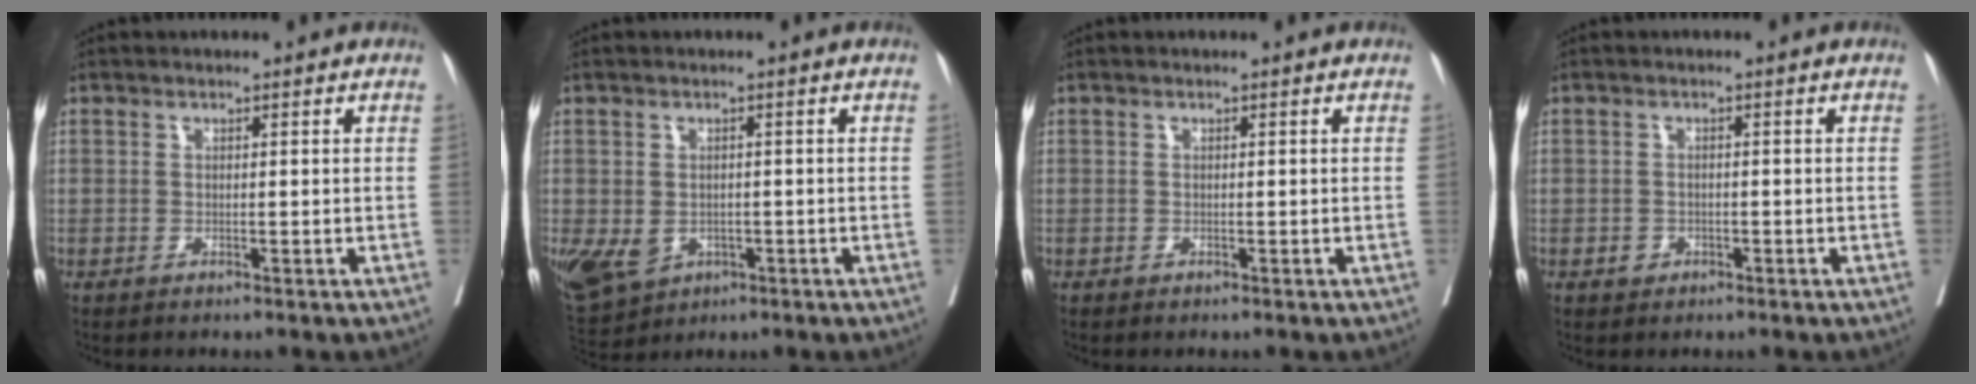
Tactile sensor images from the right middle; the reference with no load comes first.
{"total": 10.5, "force": [-3.8, 8.2, 5.3], "torque": [-0.131, -0.004, -0.048]}
{"total": 0.0}
{"total": 1.3, "force": [-0.6, 1.1, 0.4], "torque": [-0.004, 0.003, -0.006]}